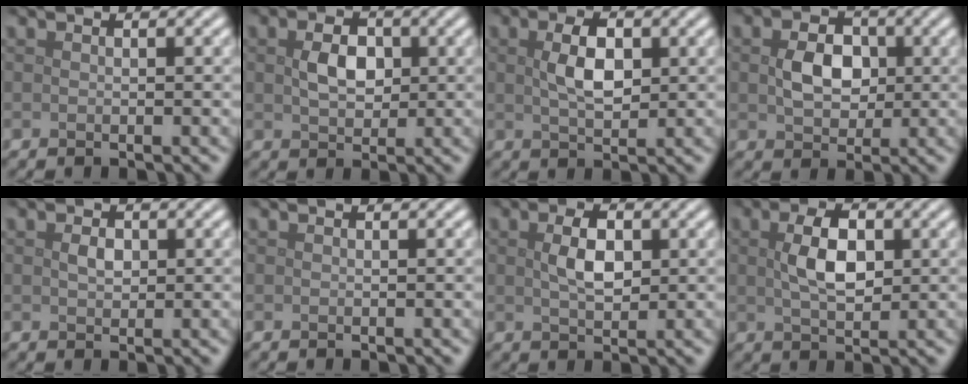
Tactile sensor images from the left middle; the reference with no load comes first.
{"total": 3.1, "force": [0.5, 2.1, 2.2], "torque": [-0.049, 0.002, 0.009]}
{"total": 3.7, "force": [0.8, 2.0, 3.1], "torque": [-0.067, 0.002, 0.015]}
{"total": 3.9, "force": [0.4, 2.9, 2.5], "torque": [-0.054, 0.000, 0.003]}
{"total": 1.3, "force": [0.3, 0.9, 0.9], "torque": [-0.021, 0.000, 0.005]}
{"total": 0.0}
{"total": 3.3, "force": [0.7, 1.8, 2.7], "torque": [-0.057, 0.002, 0.014]}
{"total": 4.3, "force": [0.8, 2.4, 3.6], "torque": [-0.076, 0.003, 0.013]}